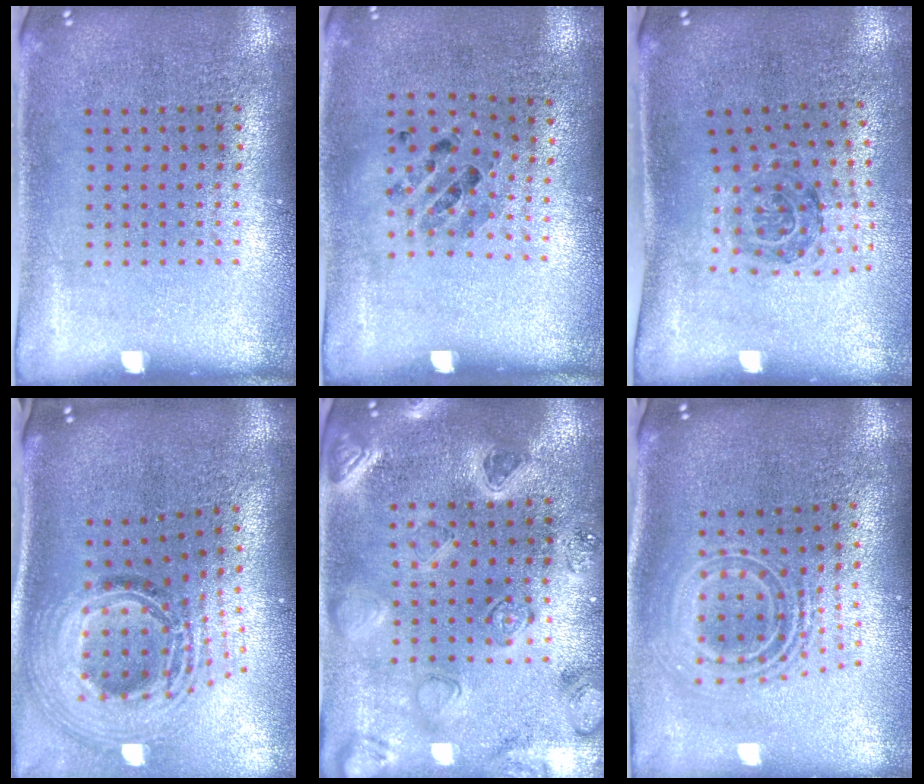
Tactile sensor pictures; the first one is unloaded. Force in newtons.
{"total": 0.9, "press": 0.7, "slide": 0.5}
{"total": 1.1, "press": 1.1, "slide": 0.4}
{"total": 2.4, "press": 1.8, "slide": 1.6}
{"total": 2.2, "press": 2.2, "slide": 0.3}
{"total": 2.3, "press": 1.7, "slide": 1.6}